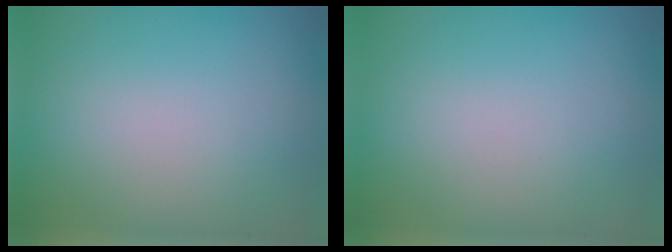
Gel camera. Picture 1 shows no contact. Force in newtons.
{"total": 0.0}